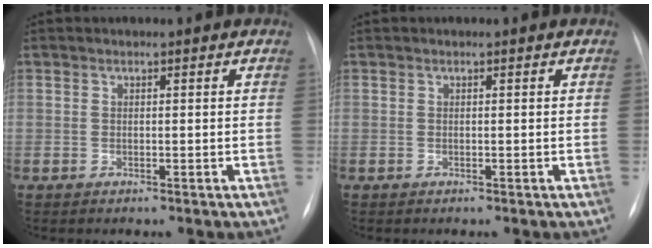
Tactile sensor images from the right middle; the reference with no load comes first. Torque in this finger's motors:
{"motor_torque": [0.02, -0.07, -0.05, -0.01]}